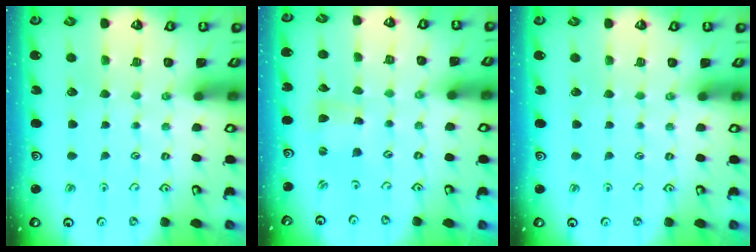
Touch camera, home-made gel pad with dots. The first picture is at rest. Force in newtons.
{"total": 2.6, "press": 2.6, "slide": 0.1}
{"total": 0.0}